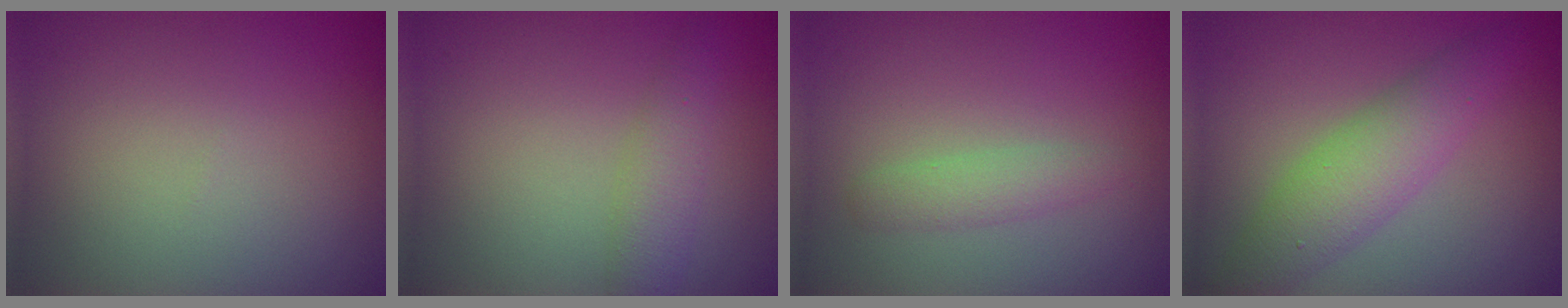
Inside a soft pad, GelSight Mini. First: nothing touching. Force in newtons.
{"total": 2.7, "press": 2.7, "slide": 0.0}
{"total": 1.8, "press": 1.8, "slide": 0.0}
{"total": 4.6, "press": 4.6, "slide": 0.0}